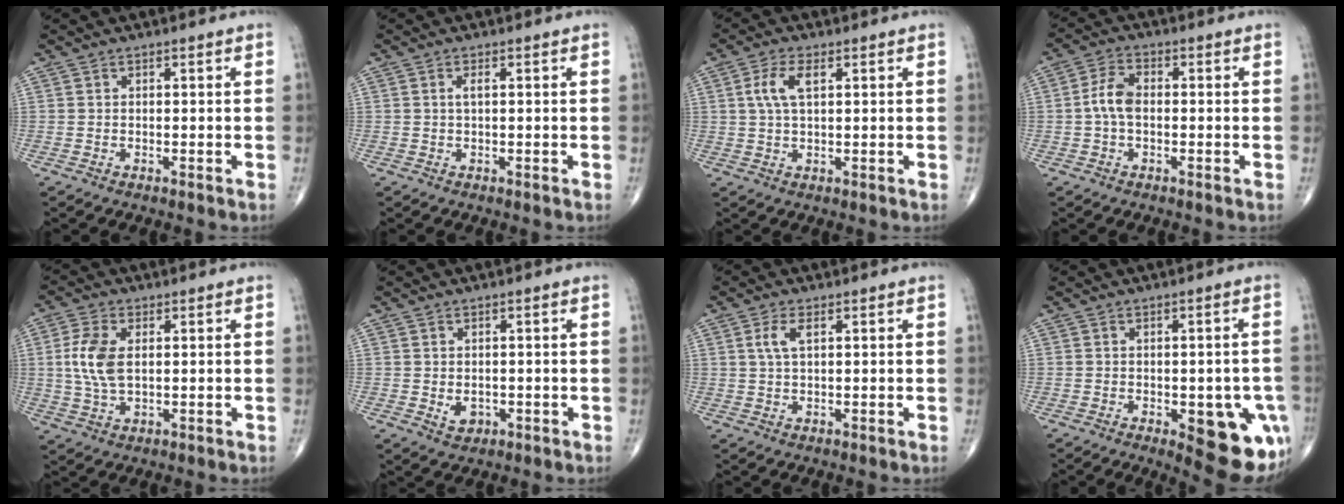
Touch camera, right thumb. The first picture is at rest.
{"total": 1.2, "force": [0.2, 0.3, 1.1], "torque": [-0.027, 0.002, 0.003]}
{"total": 5.3, "force": [1.6, 2.4, 4.5], "torque": [-0.101, 0.006, 0.032]}
{"total": 5.1, "force": [-0.4, 3.0, 4.2], "torque": [-0.086, 0.016, -0.015]}
{"total": 7.9, "force": [1.0, 4.3, 6.5], "torque": [-0.148, -0.001, 0.022]}
{"total": 2.7, "force": [-0.5, 2.0, 1.7], "torque": [-0.016, 0.000, 0.000]}
{"total": 3.4, "force": [1.1, 1.4, 2.8], "torque": [-0.065, 0.005, 0.023]}
{"total": 14.2, "force": [-5.0, 6.0, 11.8], "torque": [-0.099, 0.007, -0.044]}